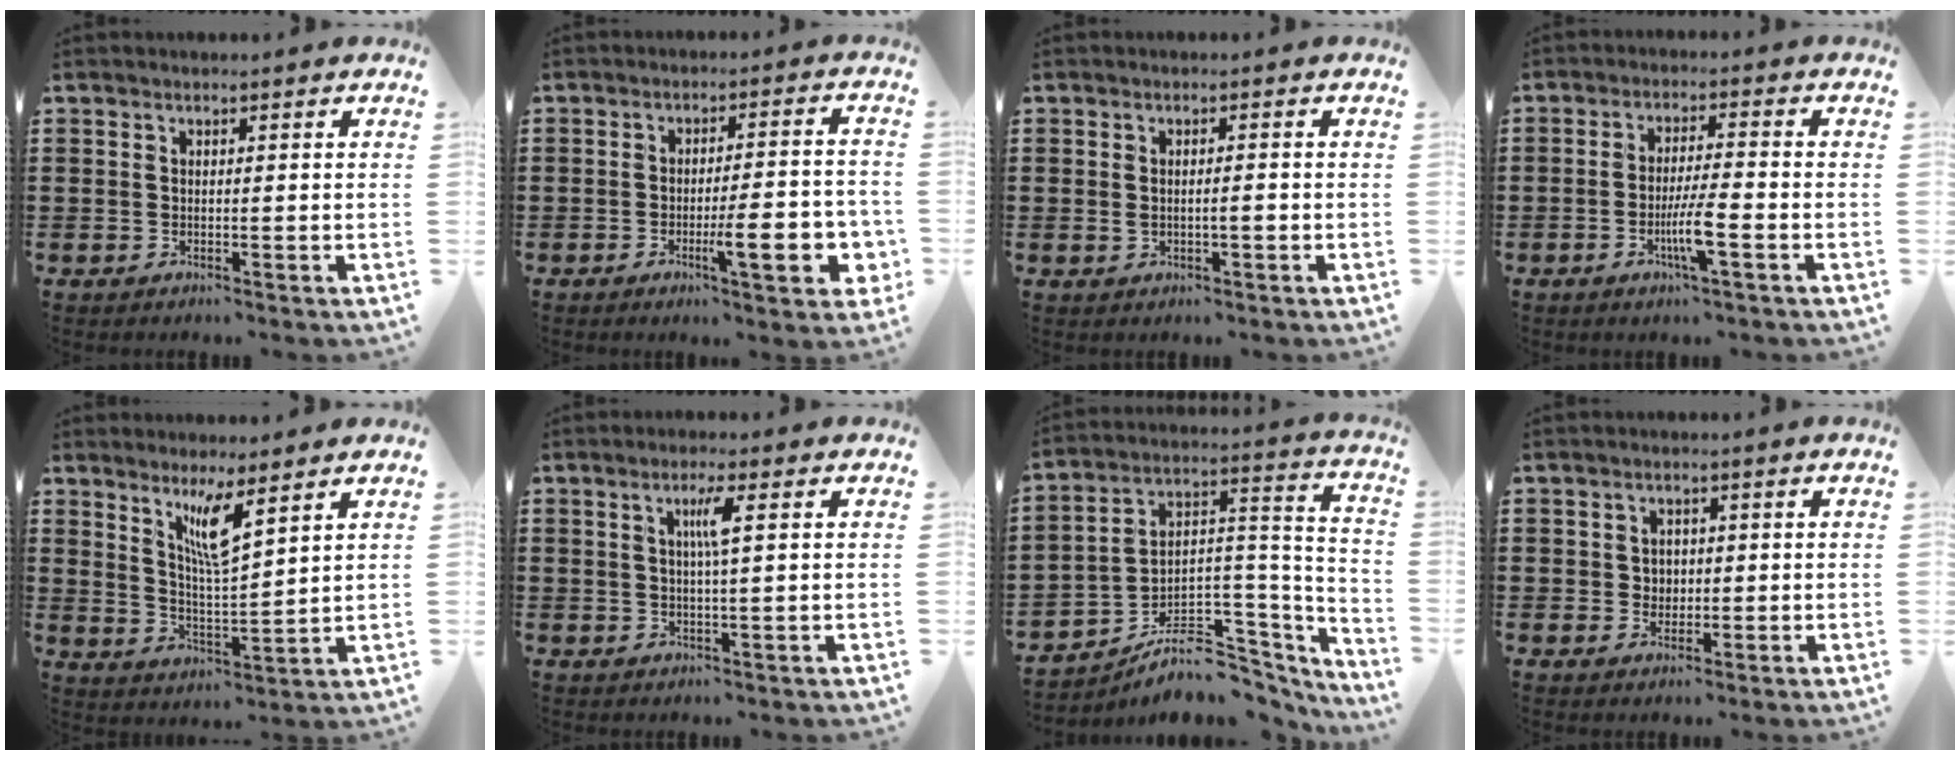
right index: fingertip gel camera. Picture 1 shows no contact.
{"total": 9.8, "force": [-3.0, 2.2, 9.1], "torque": [-0.126, -0.007, -0.045]}
{"total": 2.0, "force": [-0.2, 0.5, 2.0], "torque": [-0.037, -0.002, -0.005]}
{"total": 5.9, "force": [-2.3, 0.4, 5.4], "torque": [-0.110, -0.016, -0.044]}
{"total": 6.5, "force": [4.1, 0.7, 5.0], "torque": [-0.103, -0.008, 0.068]}
{"total": 3.5, "force": [0.9, -0.1, 3.4], "torque": [-0.069, 0.000, 0.011]}
{"total": 6.9, "force": [-4.9, 4.2, 2.6], "torque": [-0.045, 0.006, -0.084]}
{"total": 1.8, "force": [0.3, 1.8, 0.4], "torque": [-0.016, 0.009, 0.003]}